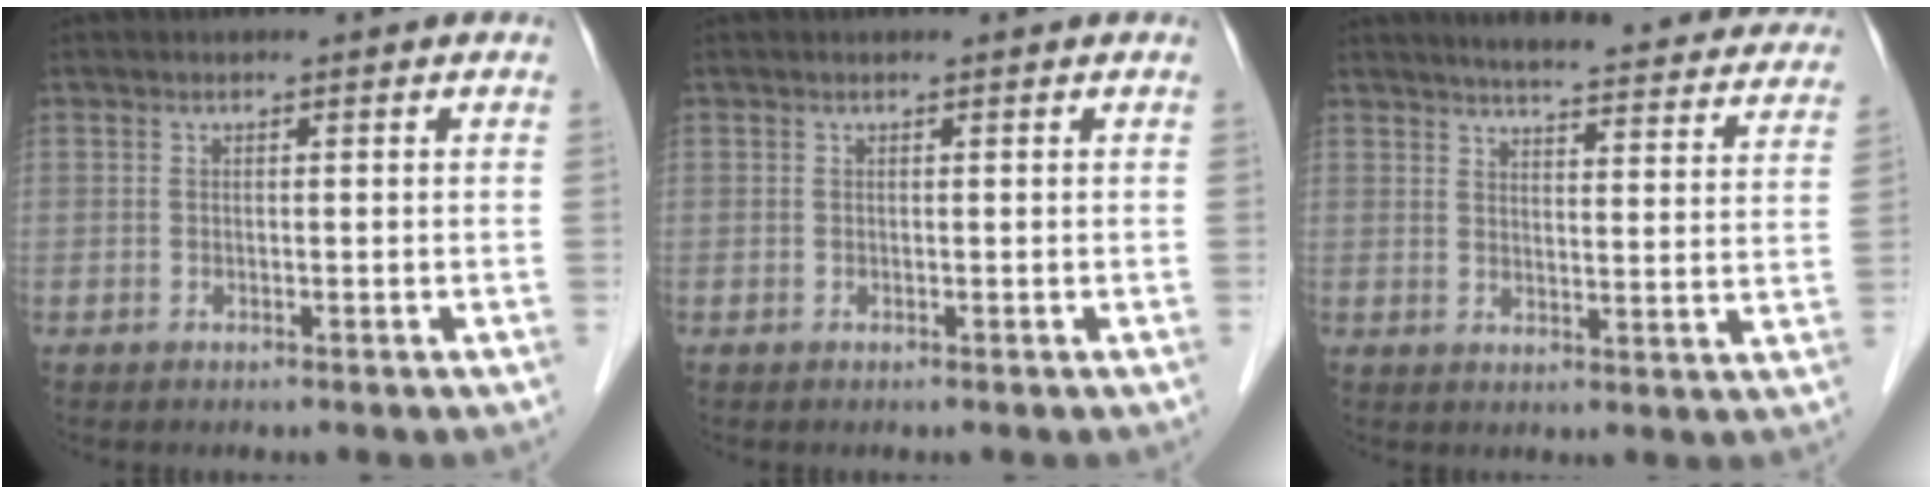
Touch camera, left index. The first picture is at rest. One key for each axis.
{"total": 0.0}
{"total": 24.2, "fx": 22.1, "fy": 3.7, "fz": 9.2, "tx": -0.114, "ty": -0.045, "tz": 0.251}